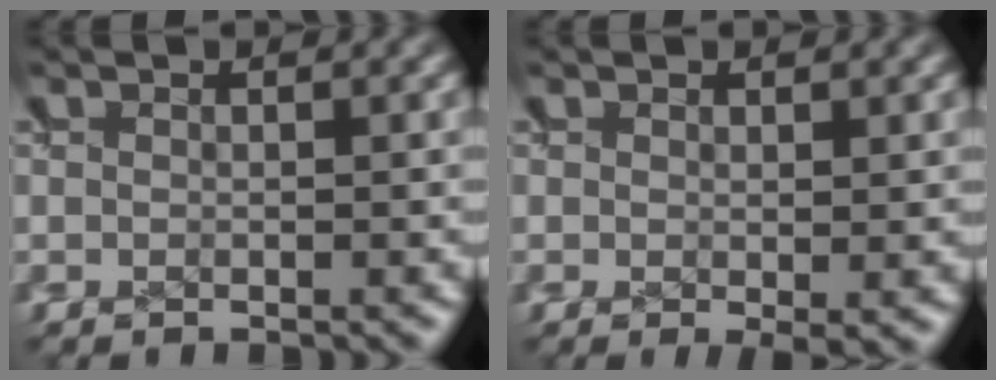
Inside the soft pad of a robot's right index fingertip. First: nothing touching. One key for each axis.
{"total": 1.4, "fx": -0.1, "fy": 0.3, "fz": 1.3, "tx": -0.015, "ty": -0.009, "tz": 0.004}